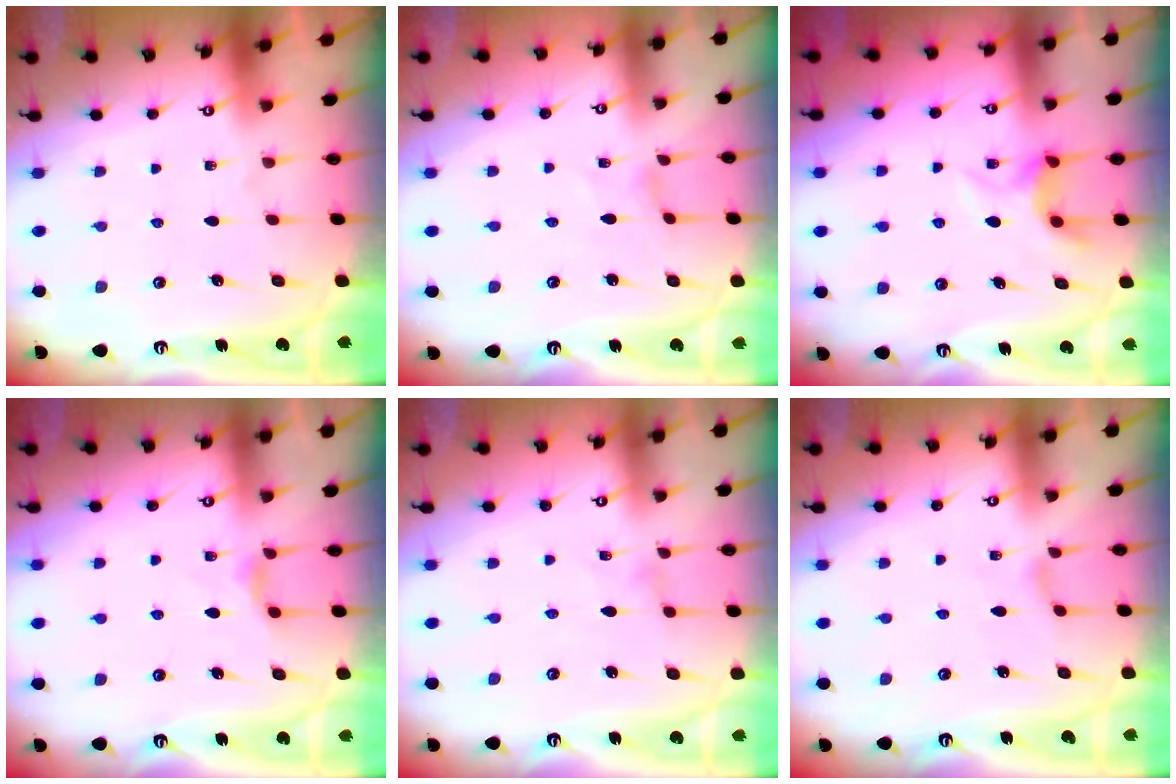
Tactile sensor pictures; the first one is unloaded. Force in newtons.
{"total": 0.0}
{"total": 5.1, "press": 5.0, "slide": 0.4}
{"total": 5.6, "press": 5.5, "slide": 0.7}
{"total": 0.0}
{"total": 1.7, "press": 1.6, "slide": 0.4}